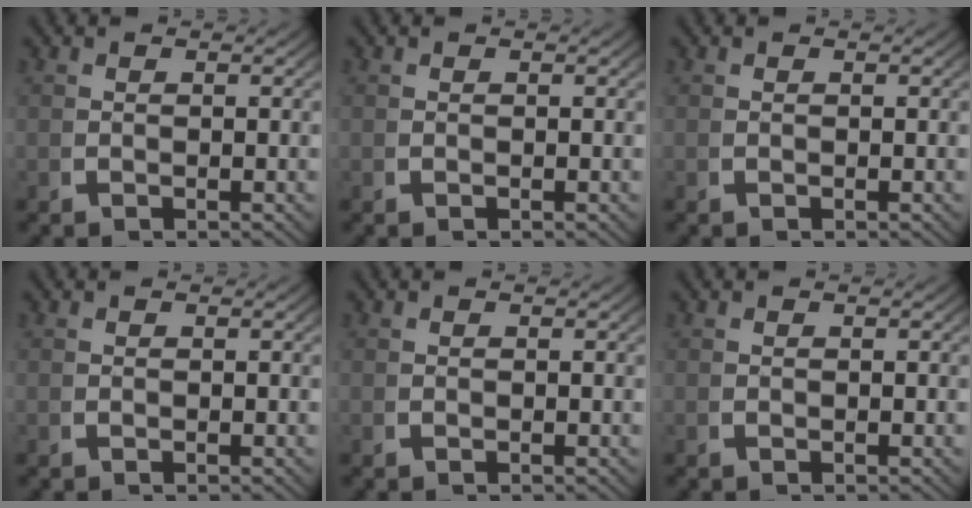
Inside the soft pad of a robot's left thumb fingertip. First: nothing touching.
{"total": 0.0}
{"total": 0.0}
{"total": 0.0}
{"total": 0.0}
{"total": 0.0}